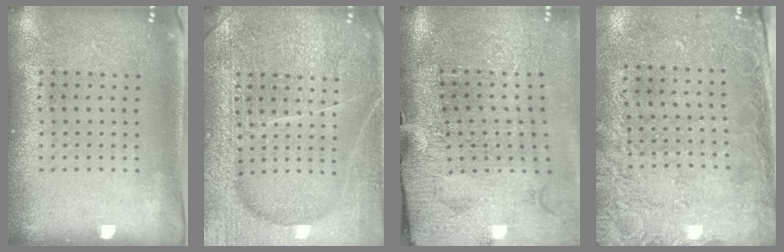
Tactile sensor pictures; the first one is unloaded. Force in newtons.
{"total": 6.6, "press": 6.5, "slide": 0.9}
{"total": 4.5, "press": 3.5, "slide": 2.9}
{"total": 2.5, "press": 1.9, "slide": 1.6}